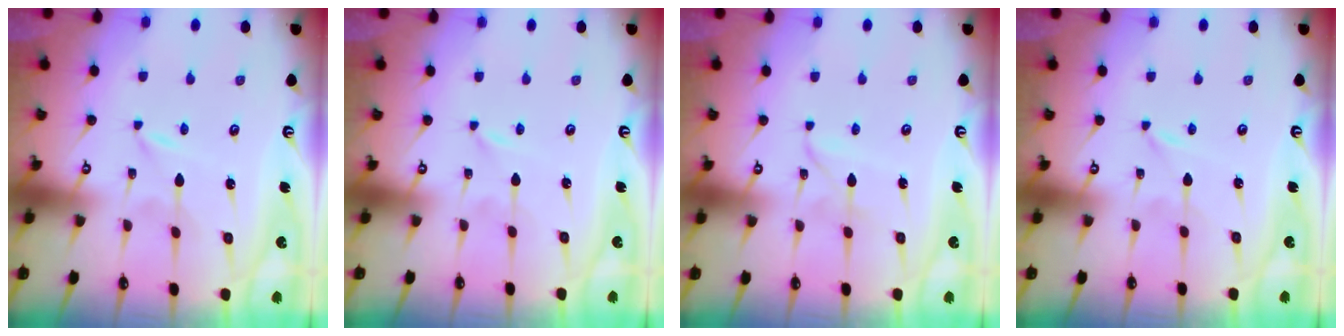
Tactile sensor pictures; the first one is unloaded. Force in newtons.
{"total": 0.0}
{"total": 2.7, "press": 2.7, "slide": 0.1}
{"total": 0.0}